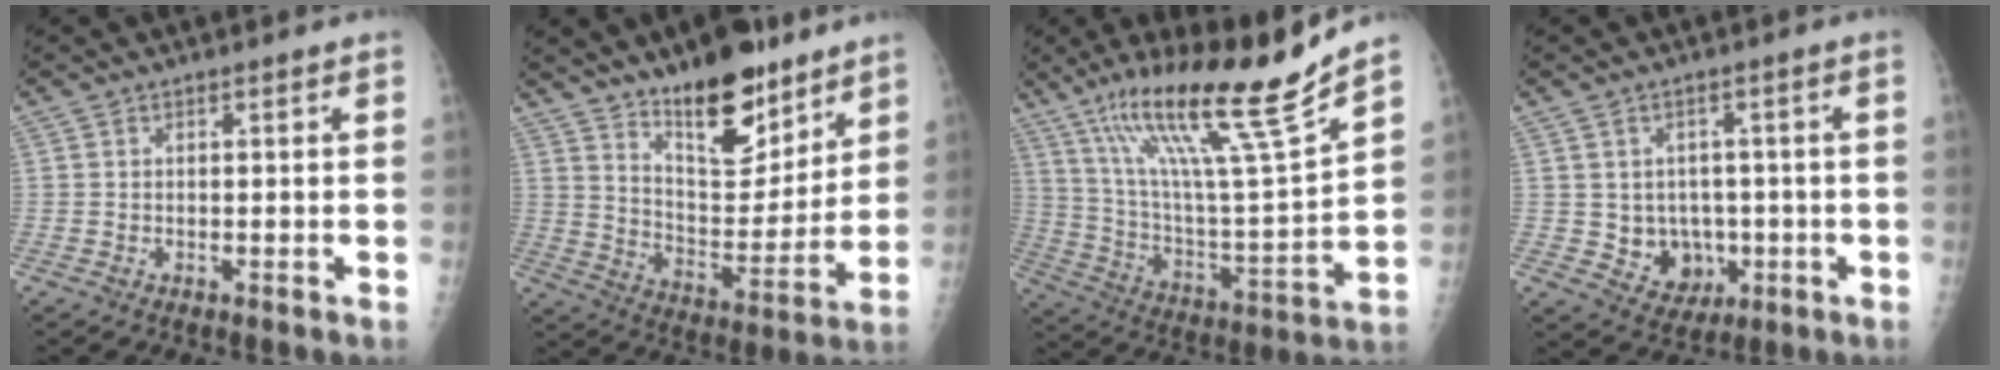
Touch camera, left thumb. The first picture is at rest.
{"total": 17.3, "force": [12.3, 6.9, 10.0], "torque": [-0.105, -0.094, 0.208]}
{"total": 23.3, "force": [16.0, 1.3, 16.8], "torque": [-0.261, -0.067, 0.285]}
{"total": 7.2, "force": [-0.9, 6.3, 3.4], "torque": [-0.014, 0.003, 0.003]}